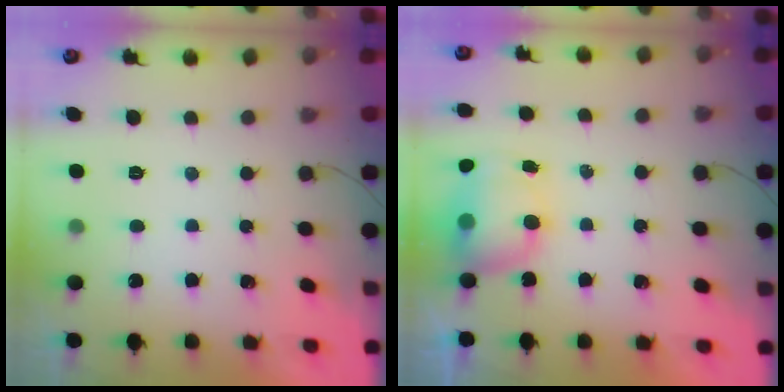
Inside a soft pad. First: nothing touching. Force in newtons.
{"total": 7.2, "press": 7.0, "slide": 1.3}